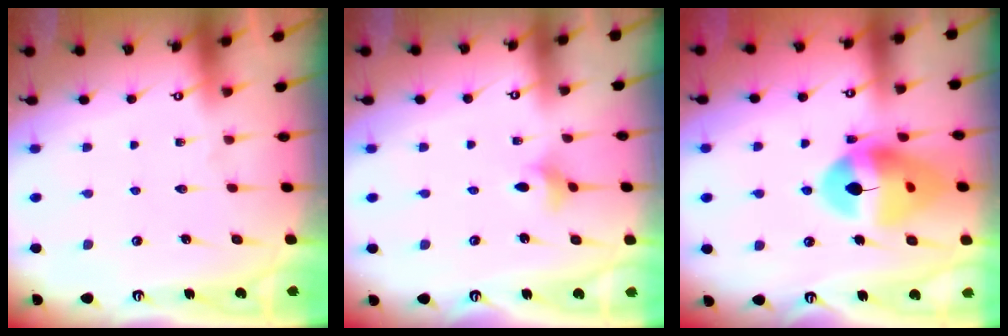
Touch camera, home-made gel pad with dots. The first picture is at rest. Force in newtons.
{"total": 3.0, "press": 2.9, "slide": 0.6}
{"total": 16.2, "press": 16.0, "slide": 2.2}